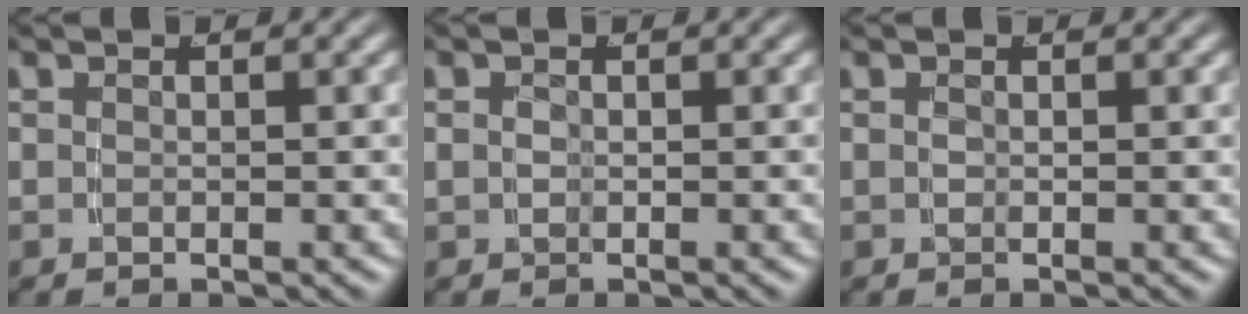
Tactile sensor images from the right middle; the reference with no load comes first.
{"total": 0.8, "force": [-0.1, 0.6, 0.5], "torque": [-0.016, -0.006, 0.002]}
{"total": 0.0}